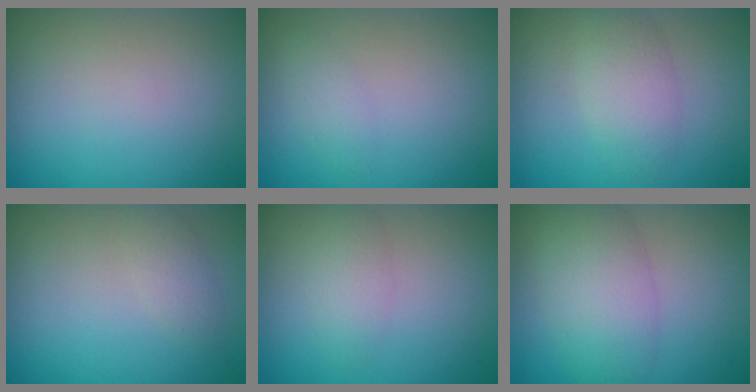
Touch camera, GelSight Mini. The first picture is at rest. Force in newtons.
{"total": 1.2, "press": 1.2, "slide": 0.0}
{"total": 2.8, "press": 2.8, "slide": 0.1}
{"total": 1.2, "press": 1.2, "slide": 0.0}
{"total": 1.9, "press": 1.9, "slide": 0.1}
{"total": 4.7, "press": 4.7, "slide": 0.2}